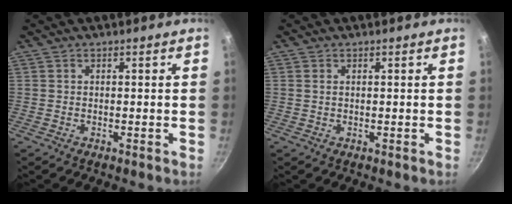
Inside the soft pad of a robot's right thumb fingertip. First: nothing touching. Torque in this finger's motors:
{"motor_torque": [-0.31, -0.03, -0.56, 0.17, 0.02]}